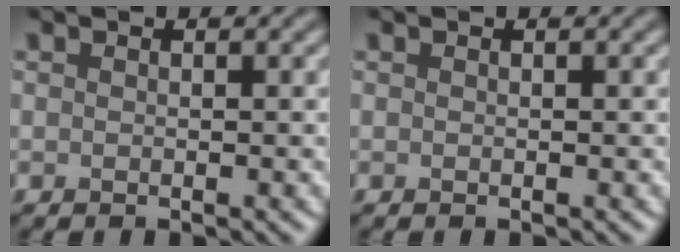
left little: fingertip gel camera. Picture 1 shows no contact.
{"total": 0.0}